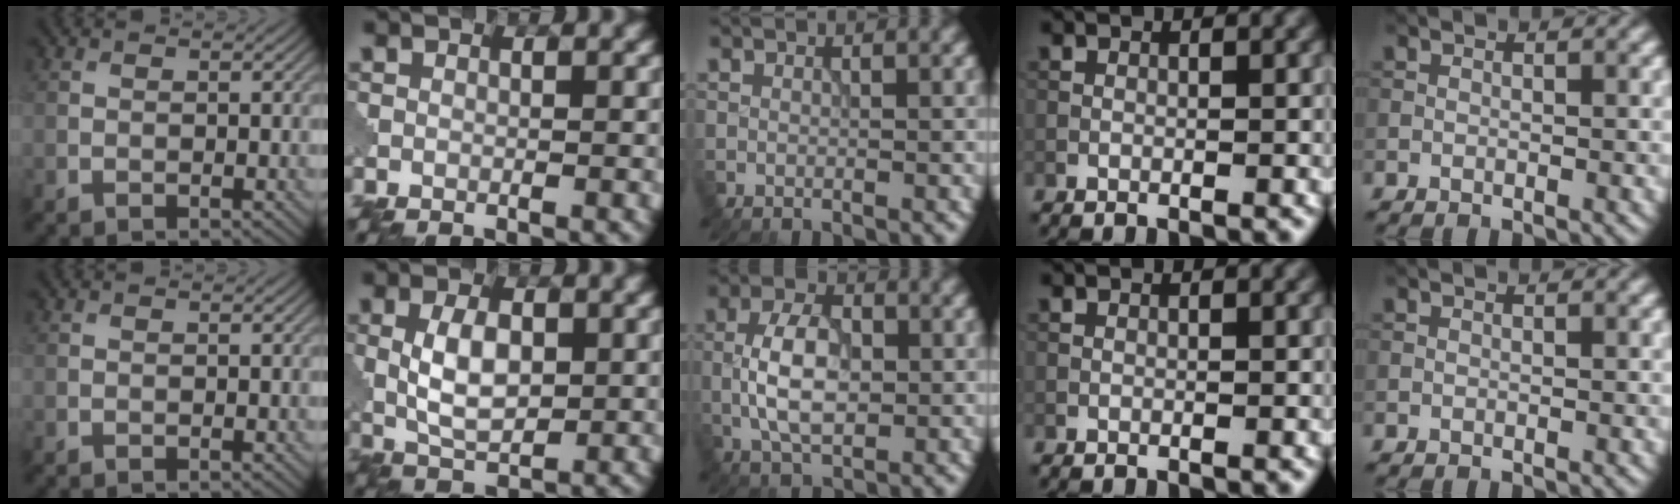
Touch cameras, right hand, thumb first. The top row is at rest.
{"index": {"total": 4.7, "force": [0.3, 2.5, 4.0], "torque": [-0.083, 0.003, 0.008]}, "middle": {"total": 5.6, "force": [-0.5, 3.0, 4.7], "torque": [-0.094, 0.004, -0.015]}}